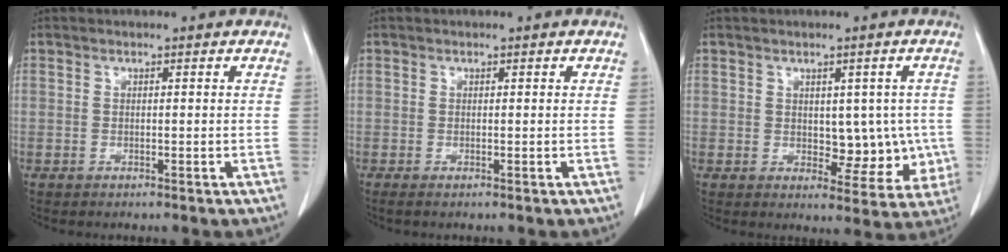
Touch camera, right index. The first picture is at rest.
{"total": 1.2, "force": [-0.4, 0.6, 0.9], "torque": [-0.032, 0.000, -0.006]}
{"total": 9.0, "force": [-0.1, 5.6, 7.1], "torque": [-0.076, 0.016, 0.019]}